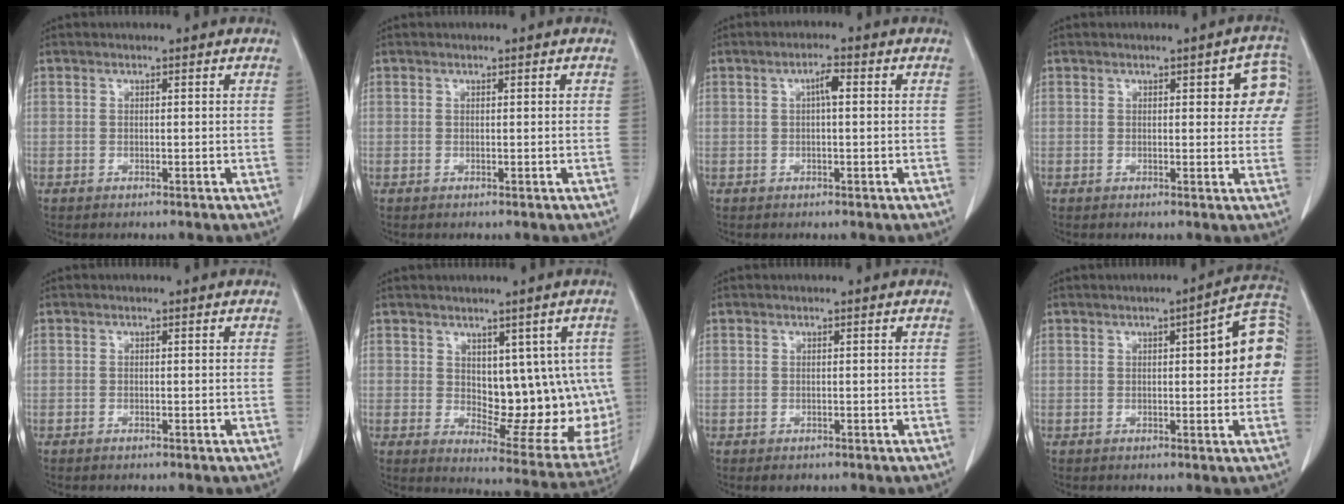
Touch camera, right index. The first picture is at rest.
{"total": 0.0}
{"total": 2.4, "force": [0.4, 0.5, 2.3], "torque": [-0.041, 0.005, 0.007]}
{"total": 5.8, "force": [1.9, 2.3, 5.0], "torque": [-0.037, 0.013, 0.014]}
{"total": 0.0}
{"total": 14.4, "force": [1.5, 7.4, 12.2], "torque": [-0.138, -0.006, 0.039]}
{"total": 1.1, "force": [-0.7, 0.8, 0.4], "torque": [-0.005, 0.001, -0.004]}
{"total": 9.9, "force": [1.2, 2.4, 9.6], "torque": [-0.111, 0.027, 0.009]}